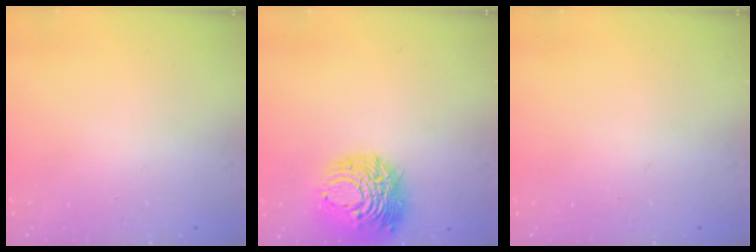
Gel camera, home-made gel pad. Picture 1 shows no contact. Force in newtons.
{"total": 12.5, "press": 12.4, "slide": 1.5}
{"total": 0.0}